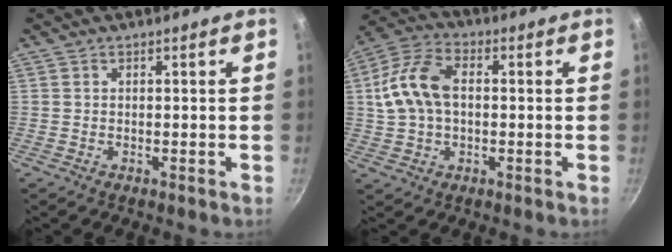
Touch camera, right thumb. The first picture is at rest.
{"total": 12.3, "force": [0.9, 8.0, 9.3], "torque": [-0.174, 0.027, 0.005]}